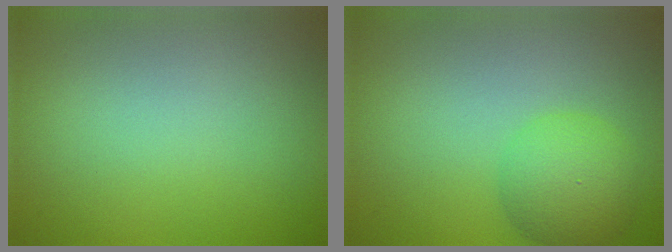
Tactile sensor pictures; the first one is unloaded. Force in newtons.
{"total": 4.2, "press": 4.2, "slide": 0.2}